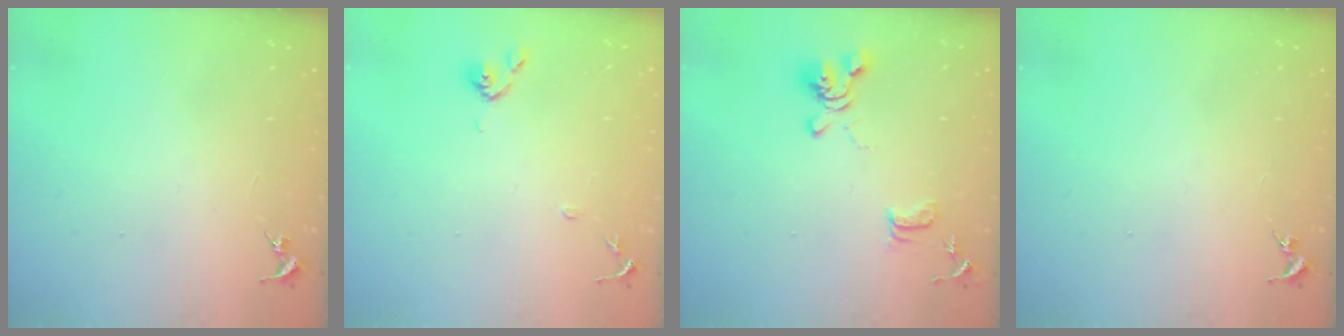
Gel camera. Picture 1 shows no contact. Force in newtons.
{"total": 8.6, "press": 8.6, "slide": 0.7}
{"total": 13.0, "press": 12.9, "slide": 1.6}
{"total": 0.0}